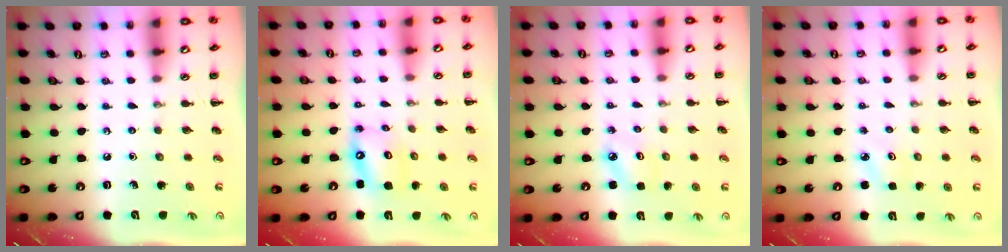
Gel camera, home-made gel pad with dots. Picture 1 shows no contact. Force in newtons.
{"total": 10.8, "press": 10.5, "slide": 2.6}
{"total": 3.0, "press": 2.9, "slide": 0.6}
{"total": 2.5, "press": 2.4, "slide": 0.7}